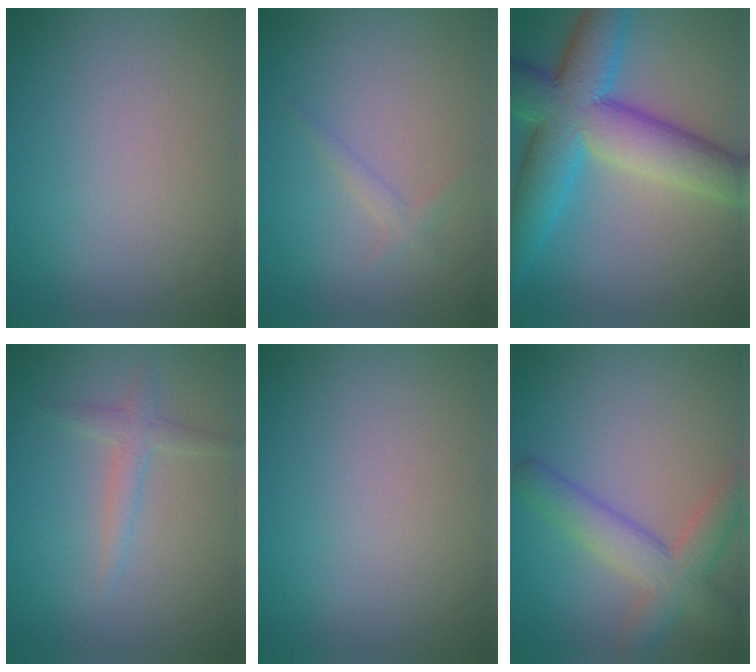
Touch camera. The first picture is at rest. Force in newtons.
{"total": 1.1, "press": 1.1, "slide": 0.1}
{"total": 10.9, "press": 10.9, "slide": 0.1}
{"total": 1.7, "press": 1.7, "slide": 0.1}
{"total": 0.0}
{"total": 5.0, "press": 5.0, "slide": 0.3}